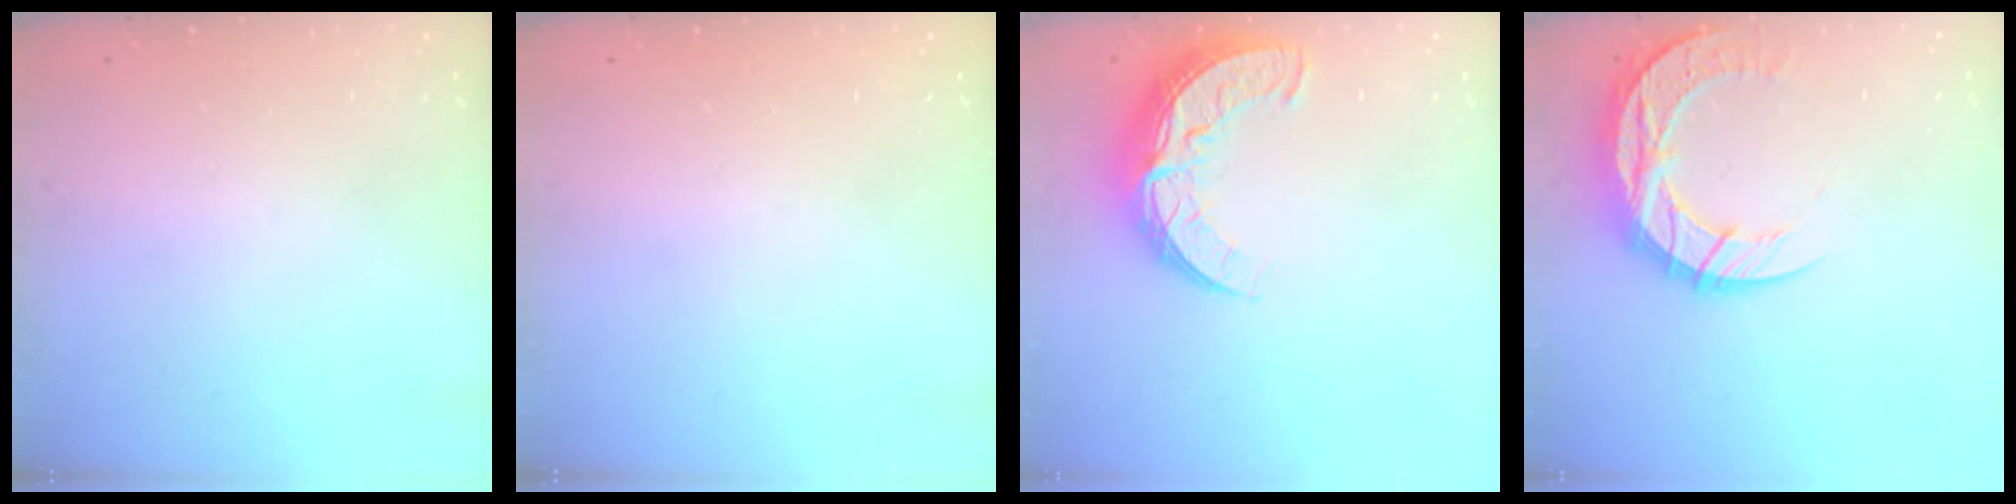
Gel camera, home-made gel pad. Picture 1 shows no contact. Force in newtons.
{"total": 0.0}
{"total": 11.4, "press": 11.3, "slide": 0.8}
{"total": 13.1, "press": 13.1, "slide": 0.9}